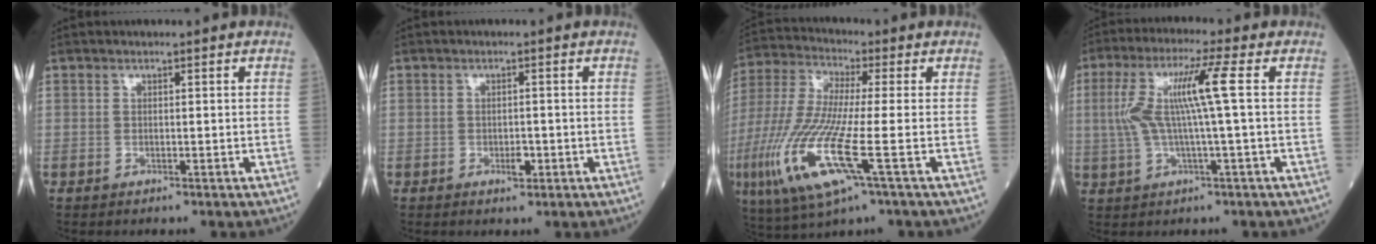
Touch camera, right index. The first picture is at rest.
{"total": 1.6, "force": [-0.7, 0.7, 1.3], "torque": [-0.018, 0.000, -0.010]}
{"total": 15.6, "force": [-5.0, 1.5, 14.7], "torque": [-0.334, -0.029, -0.098]}
{"total": 9.0, "force": [1.0, -0.6, 9.0], "torque": [-0.187, 0.019, 0.019]}